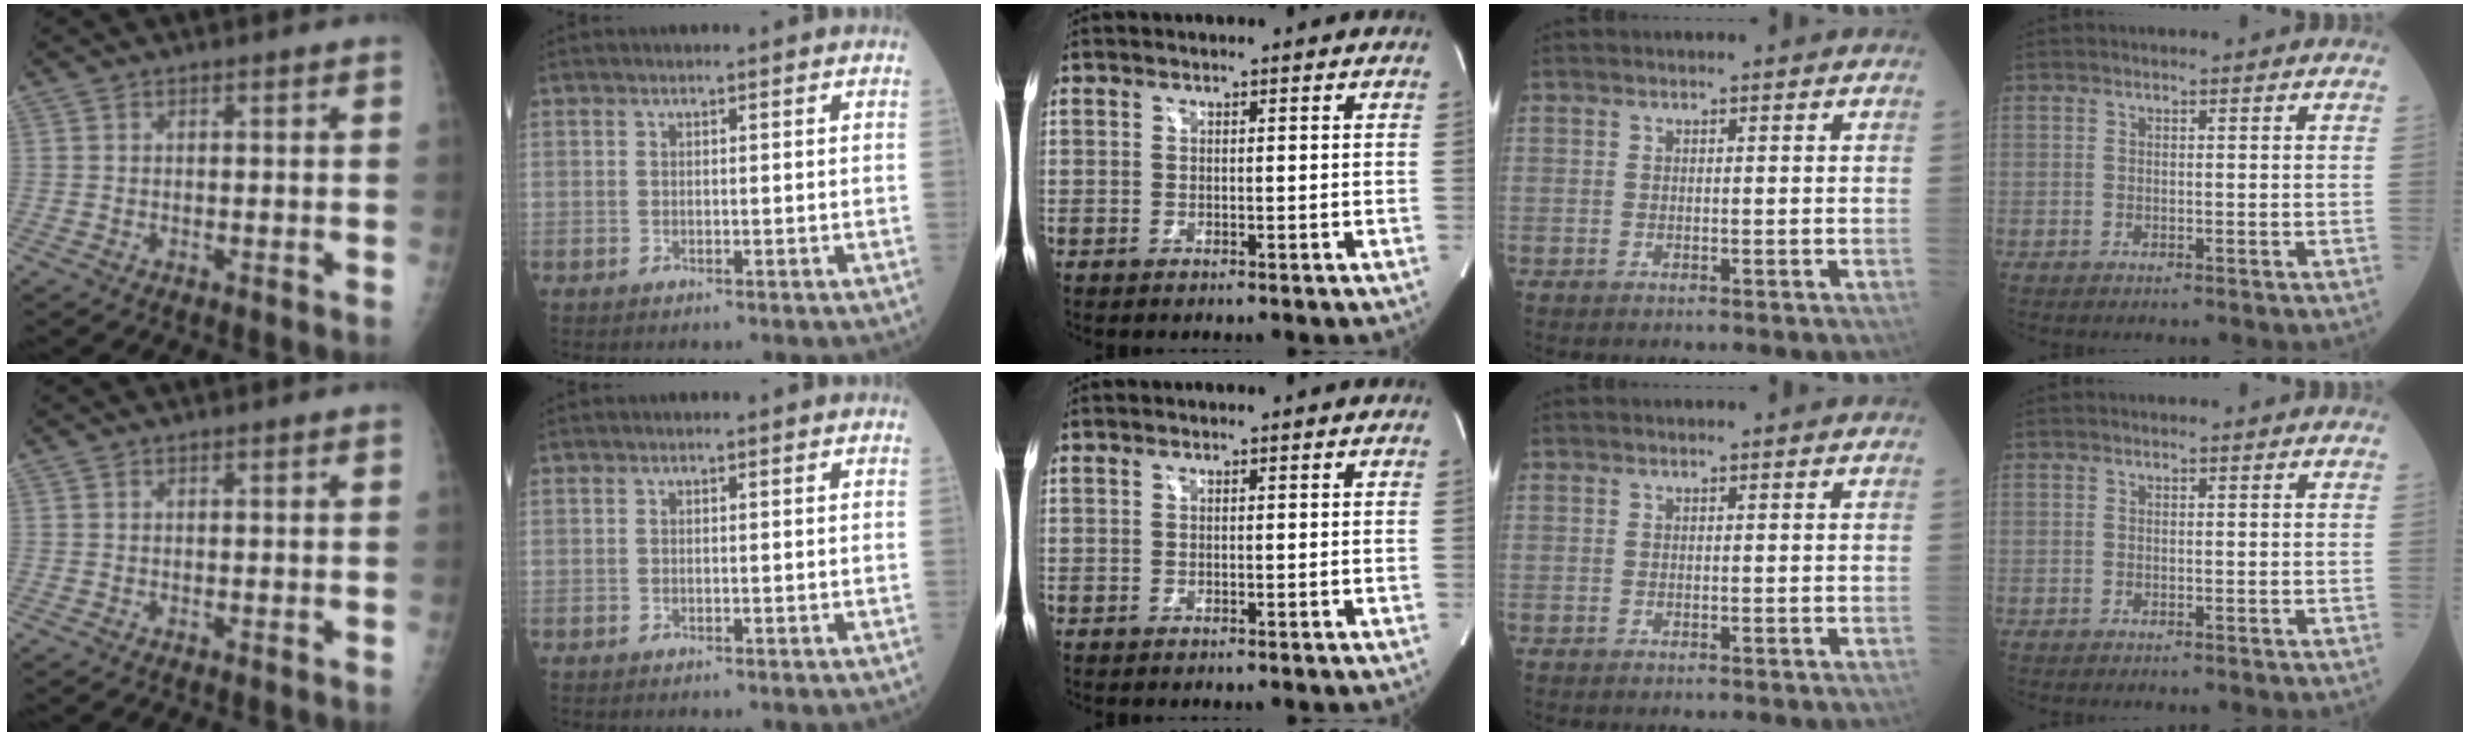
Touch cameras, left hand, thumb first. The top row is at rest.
{}